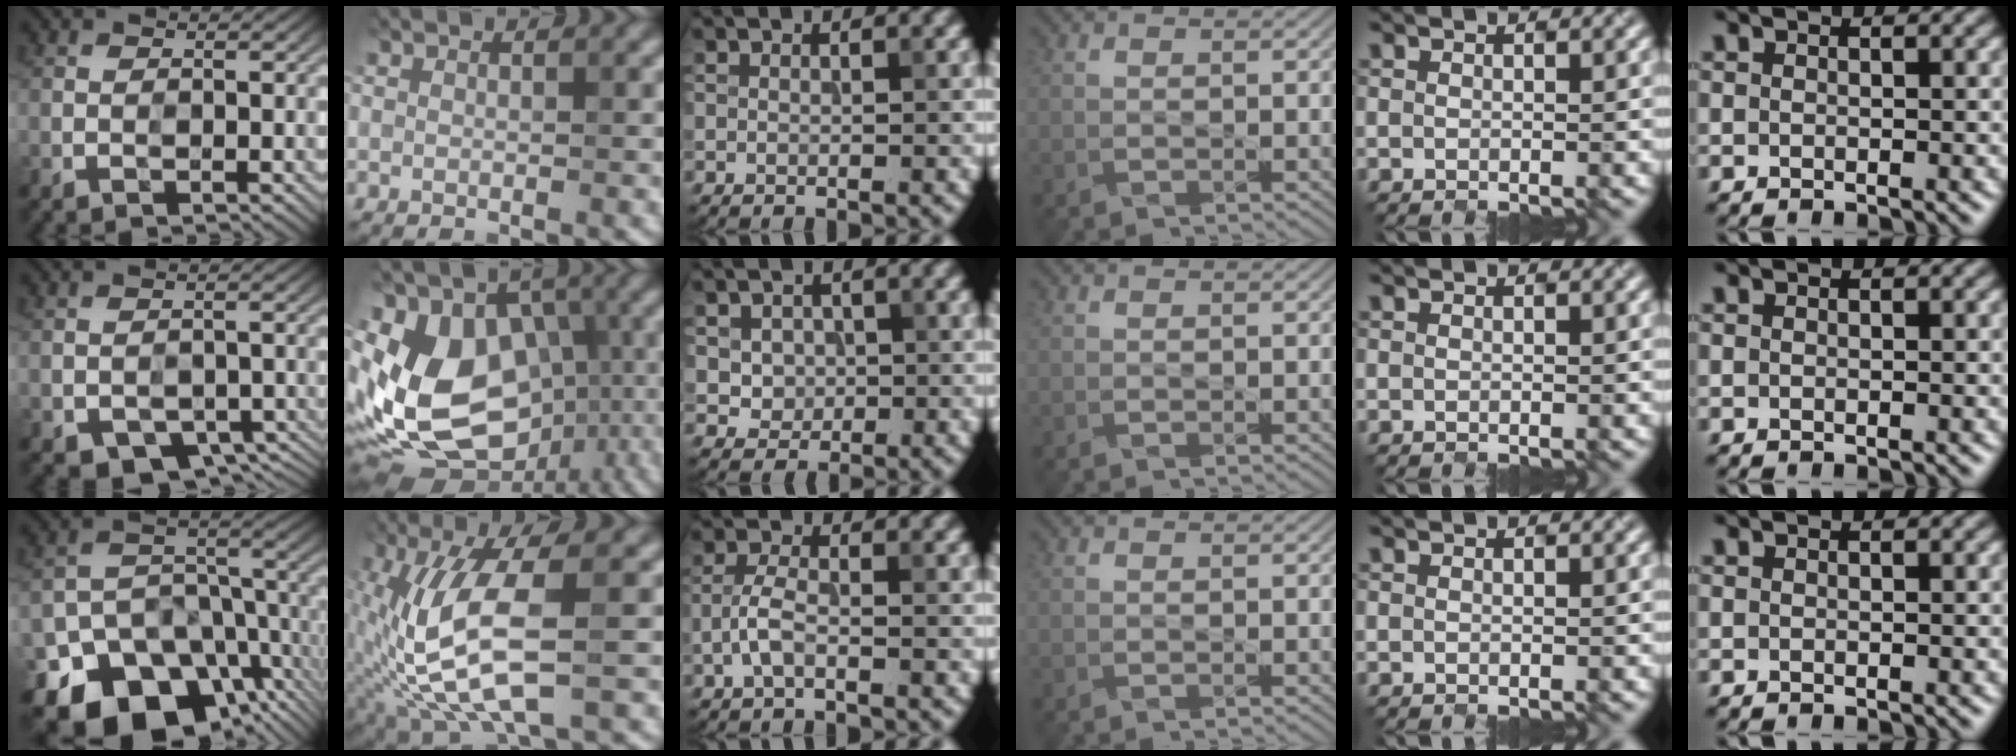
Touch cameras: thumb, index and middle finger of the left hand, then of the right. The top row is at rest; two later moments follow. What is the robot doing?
{"motion": "close", "object": "jewelry box"}